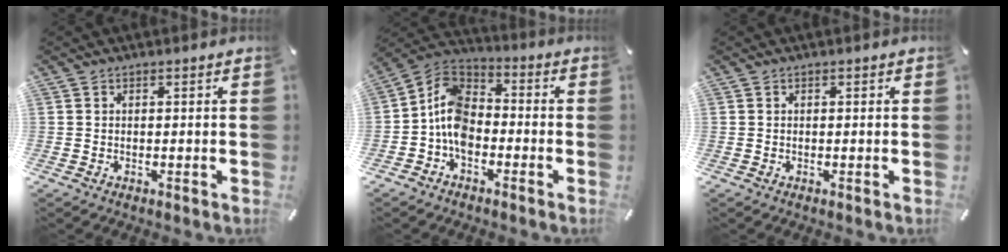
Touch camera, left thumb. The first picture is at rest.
{"total": 9.7, "force": [-3.9, 6.7, 5.9], "torque": [-0.141, 0.011, -0.081]}
{"total": 0.0}